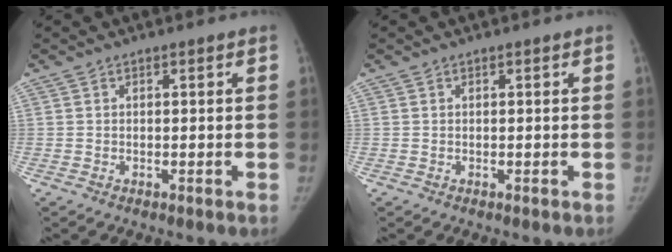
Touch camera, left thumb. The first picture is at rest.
{"total": 0.0}